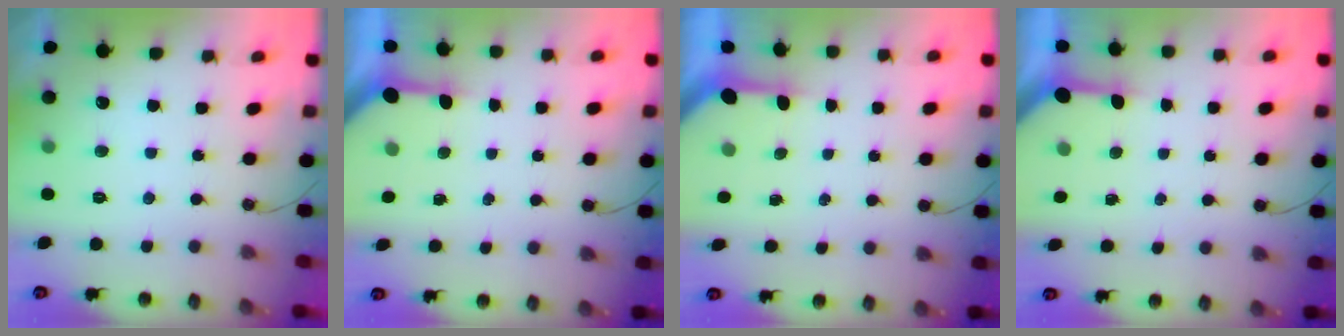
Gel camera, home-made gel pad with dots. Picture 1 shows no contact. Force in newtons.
{"total": 3.3, "press": 3.3, "slide": 0.4}
{"total": 3.3, "press": 3.3, "slide": 0.2}
{"total": 3.4, "press": 3.3, "slide": 0.4}